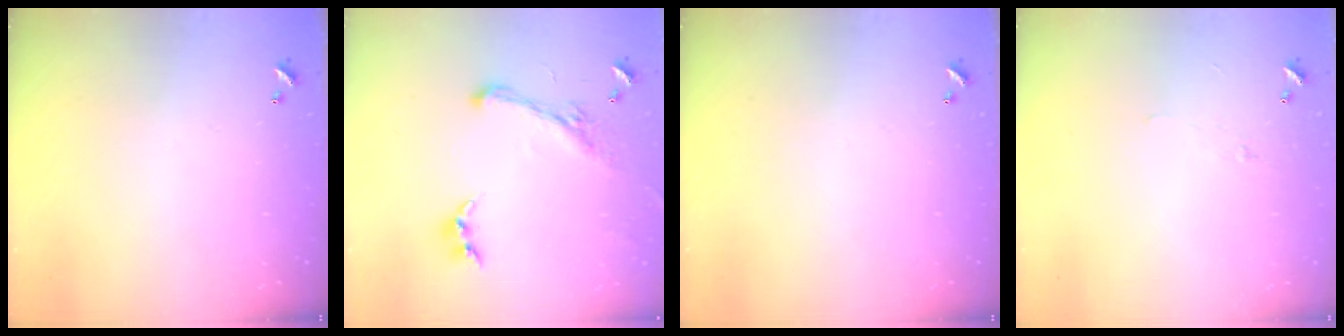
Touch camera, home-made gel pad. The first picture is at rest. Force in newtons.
{"total": 2.5, "press": 2.0, "slide": 1.4}
{"total": 0.0}
{"total": 2.0, "press": 1.9, "slide": 0.5}